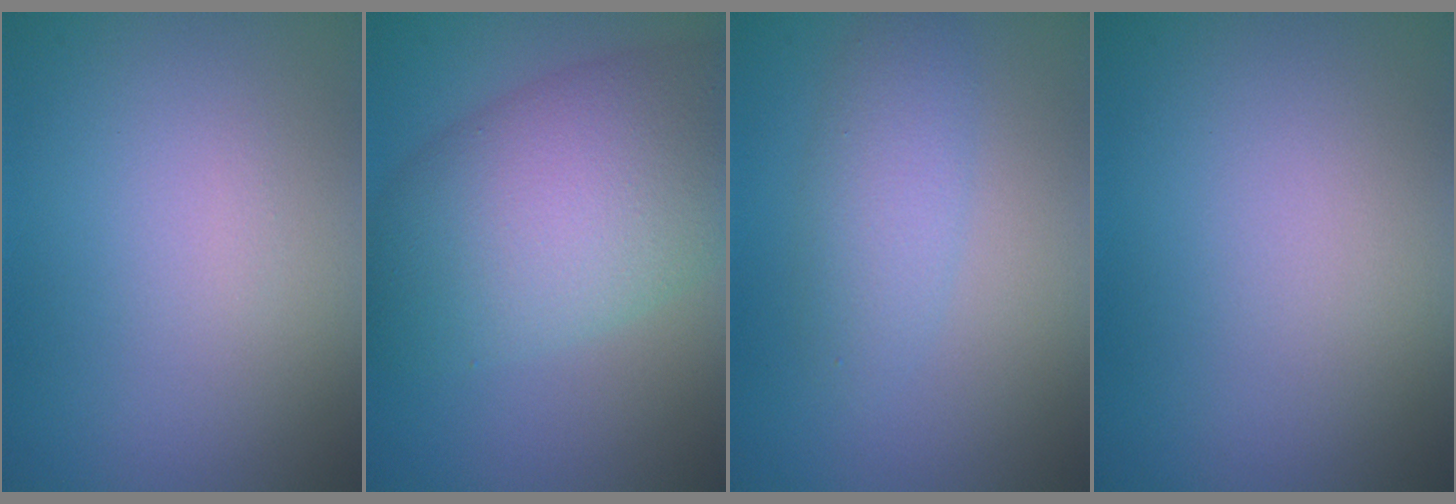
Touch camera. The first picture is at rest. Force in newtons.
{"total": 10.2, "press": 10.2, "slide": 0.1}
{"total": 2.8, "press": 2.8, "slide": 0.2}
{"total": 0.0}